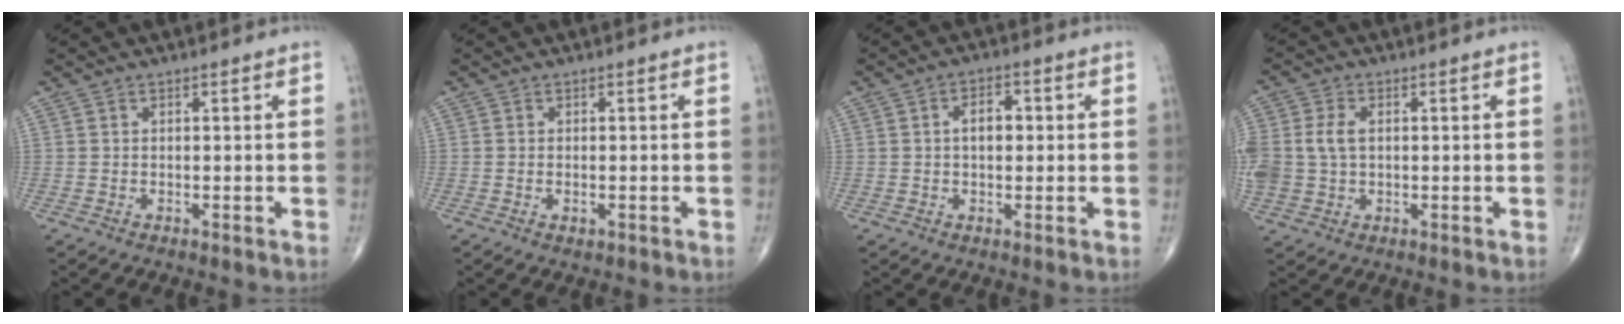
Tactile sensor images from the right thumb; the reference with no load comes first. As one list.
[{"total": 1.3, "force": [-0.5, 0.7, 0.9], "torque": [-0.012, 0.001, -0.006]}, {"total": 4.5, "force": [0.4, 2.8, 3.5], "torque": [-0.048, 0.012, 0.003]}, {"total": 7.7, "force": [0.6, 5.4, 5.4], "torque": [-0.128, 0.010, 0.016]}]